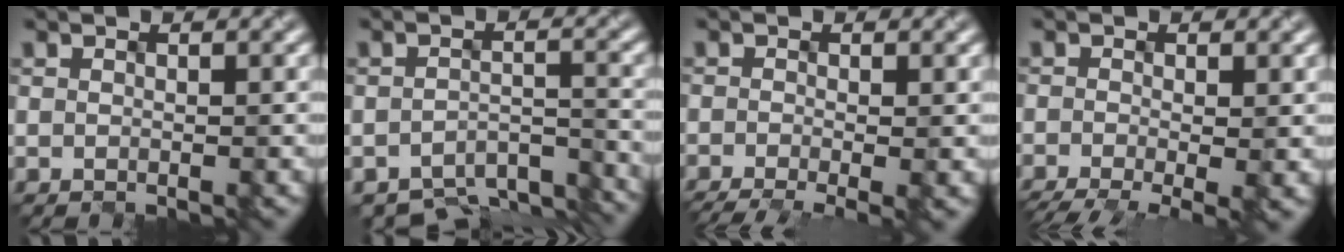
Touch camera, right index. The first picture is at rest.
{"total": 6.7, "force": [-6.1, 1.8, 2.2], "torque": [-0.031, -0.023, -0.083]}
{"total": 6.4, "force": [-2.7, 2.7, 5.2], "torque": [-0.064, -0.006, -0.033]}
{"total": 7.5, "force": [-3.0, 3.1, 6.1], "torque": [-0.089, -0.010, -0.041]}